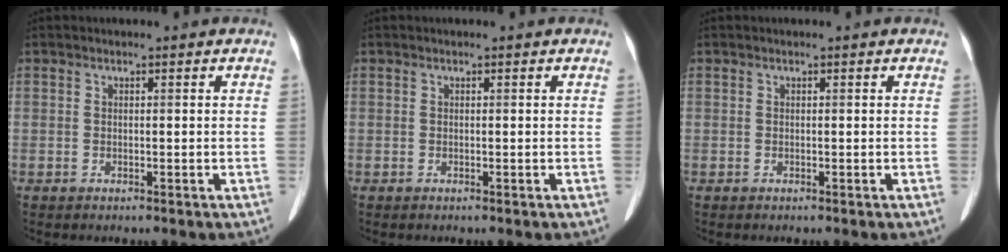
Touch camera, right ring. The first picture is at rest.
{"total": 0.0}
{"total": 0.0}